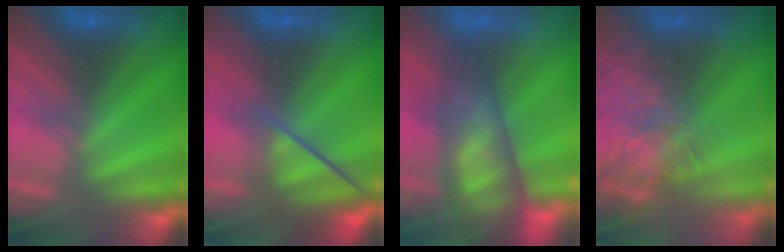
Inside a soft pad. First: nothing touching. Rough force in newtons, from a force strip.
{"total": 3.5}
{"total": 10.8}
{"total": 11.5}